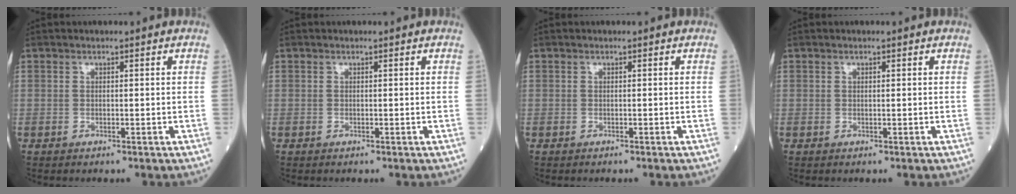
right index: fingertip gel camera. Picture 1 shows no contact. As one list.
[{"total": 0.0}, {"total": 0.0}, {"total": 0.0}]